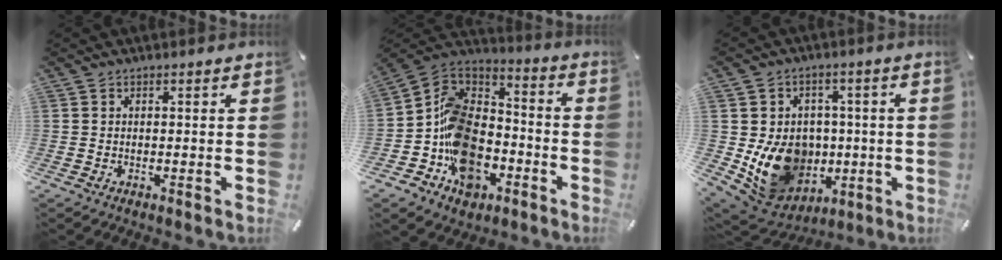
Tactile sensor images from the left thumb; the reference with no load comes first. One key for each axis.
{"total": 16.0, "fx": -6.9, "fy": 11.8, "fz": 8.3, "tx": -0.180, "ty": 0.032, "tz": -0.123}
{"total": 15.2, "fx": -2.0, "fy": 13.2, "fz": 7.2, "tx": -0.125, "ty": -0.003, "tz": -0.018}